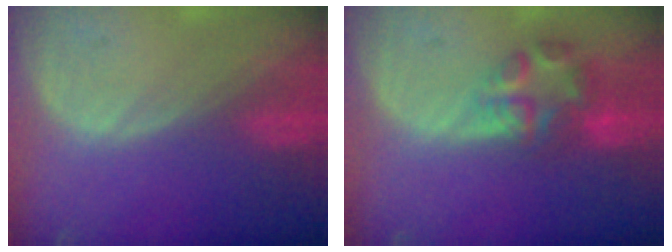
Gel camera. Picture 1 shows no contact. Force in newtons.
{"total": 7.0, "press": 6.1, "slide": 3.4}